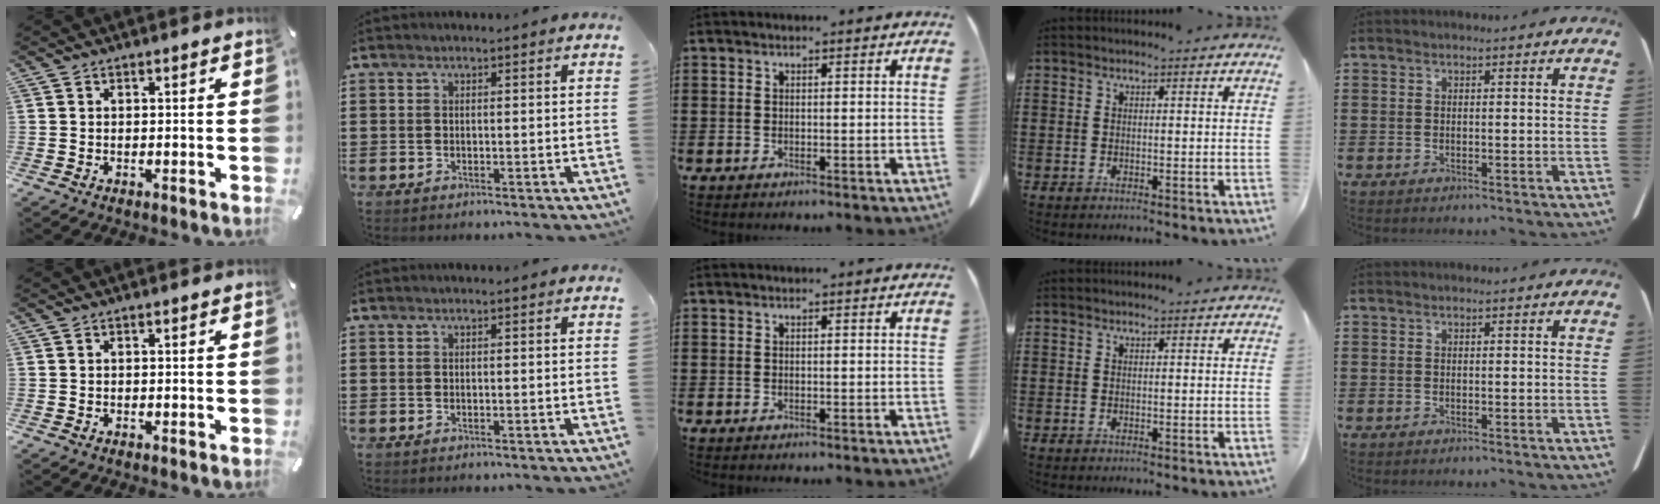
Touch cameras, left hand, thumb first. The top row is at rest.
{}